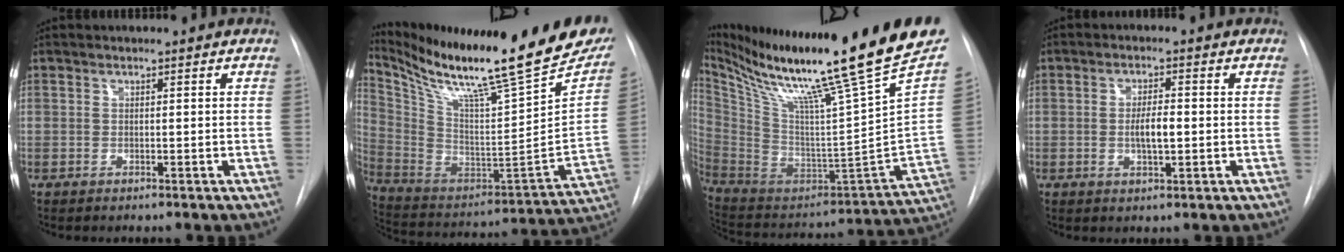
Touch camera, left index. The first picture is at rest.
{"total": 30.7, "force": [24.5, 3.8, 18.2], "torque": [-0.317, -0.065, 0.358]}
{"total": 31.5, "force": [23.2, -1.1, 21.3], "torque": [-0.374, -0.084, 0.365]}
{"total": 3.9, "force": [-0.7, 1.2, 3.7], "torque": [-0.065, -0.004, -0.013]}